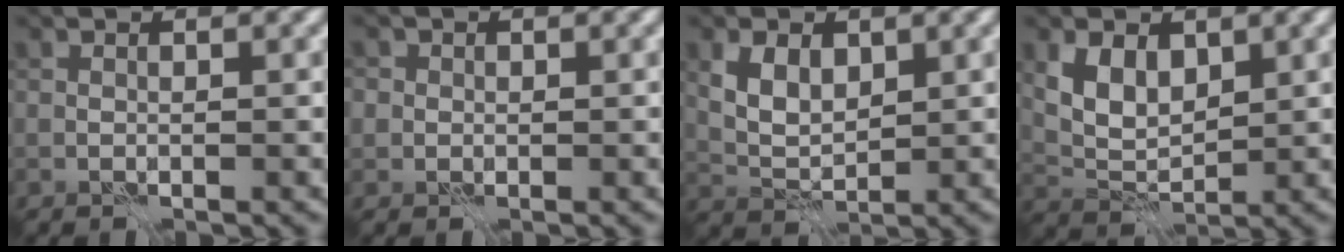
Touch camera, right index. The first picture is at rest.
{"total": 1.6, "force": [0.5, 1.5, 0.4], "torque": [0.003, 0.005, 0.001]}
{"total": 3.7, "force": [1.3, 2.3, 2.6], "torque": [-0.055, 0.001, 0.026]}
{"total": 4.2, "force": [1.6, 2.7, 2.8], "torque": [-0.062, -0.003, 0.033]}